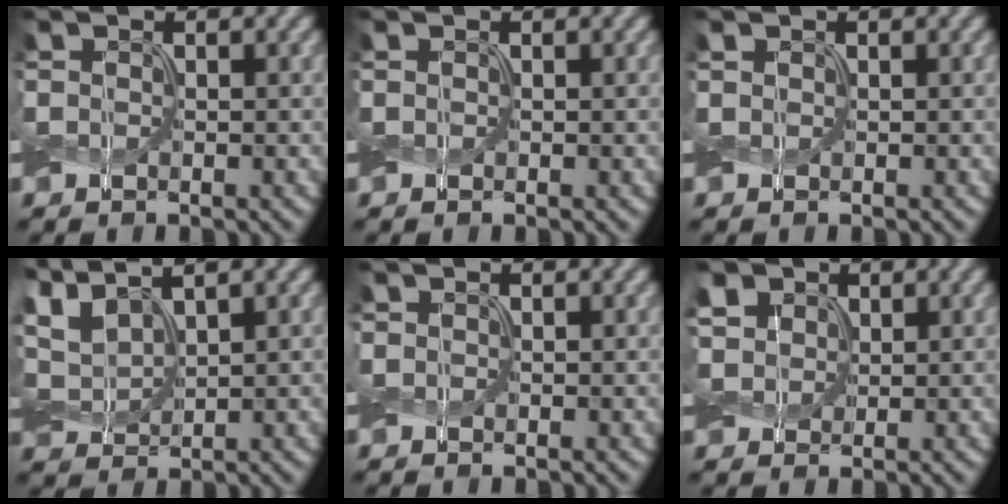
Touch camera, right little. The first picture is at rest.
{"total": 0.0}
{"total": 0.0}
{"total": 4.3, "force": [2.3, 2.0, 3.0], "torque": [-0.078, 0.020, 0.042]}
{"total": 0.0}
{"total": 4.8, "force": [2.3, 3.6, 2.3], "torque": [-0.091, 0.014, 0.038]}